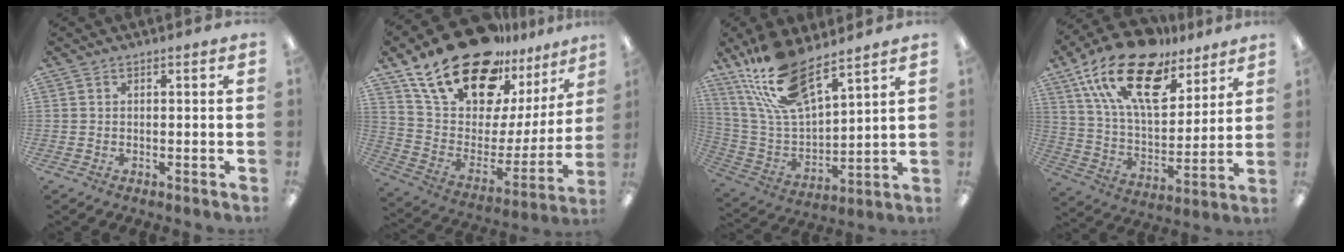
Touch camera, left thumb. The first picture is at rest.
{"total": 24.6, "force": [18.4, 11.2, 11.9], "torque": [-0.211, -0.119, 0.337]}
{"total": 18.1, "force": [13.4, 6.2, 10.6], "torque": [-0.231, -0.073, 0.241]}
{"total": 22.6, "force": [14.5, 10.5, 13.8], "torque": [-0.264, -0.082, 0.253]}